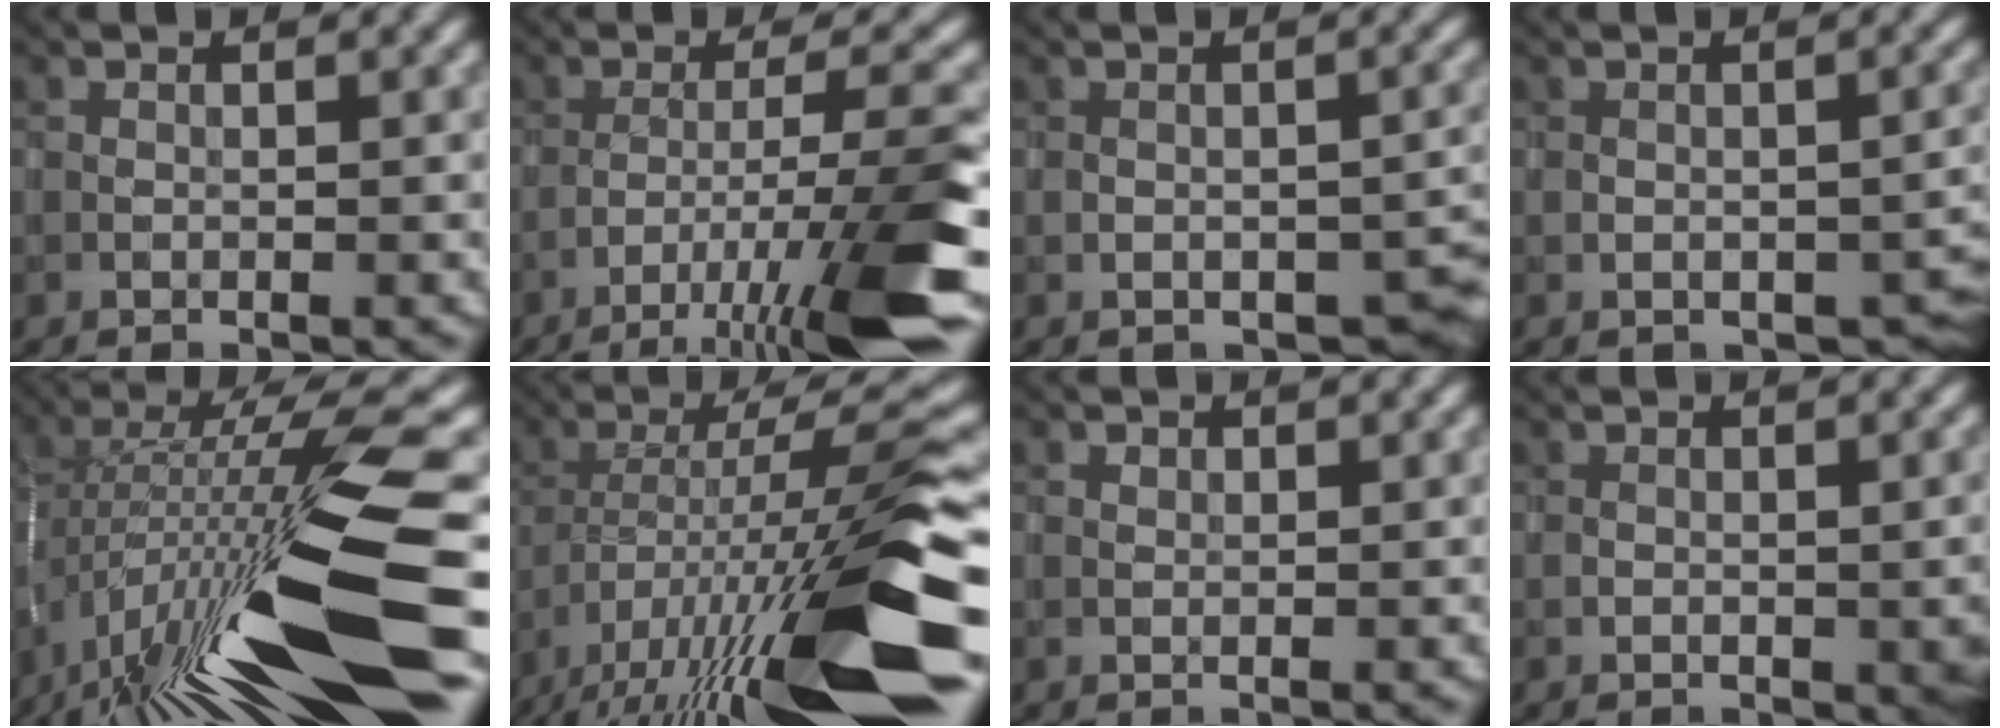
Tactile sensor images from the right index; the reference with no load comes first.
{"total": 11.0, "force": [-5.9, 1.0, 9.2], "torque": [-0.135, 0.010, -0.094]}
{"total": 2.8, "force": [-1.0, 1.6, 2.0], "torque": [-0.024, -0.010, -0.006]}
{"total": 3.1, "force": [-1.1, 1.7, 2.3], "torque": [-0.027, -0.009, -0.008]}
{"total": 15.9, "force": [-5.8, 3.1, 14.5], "torque": [-0.263, 0.022, -0.087]}
{"total": 15.4, "force": [-7.0, 2.5, 13.4], "torque": [-0.229, 0.009, -0.110]}
{"total": 0.6, "force": [0.3, 0.3, 0.5], "torque": [-0.010, -0.001, 0.005]}
{"total": 1.7, "force": [-0.3, 0.6, 1.5], "torque": [-0.016, -0.004, -0.001]}